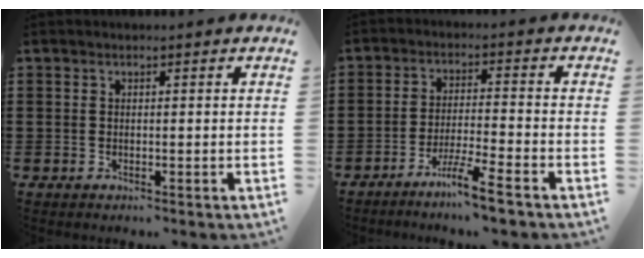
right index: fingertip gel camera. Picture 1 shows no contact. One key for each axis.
{"total": 5.8, "fx": -4.7, "fy": -0.6, "fz": 3.5, "tx": -0.069, "ty": -0.013, "tz": -0.089}